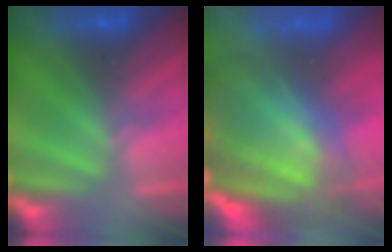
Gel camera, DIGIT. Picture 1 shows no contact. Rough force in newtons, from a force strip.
{"total": 11.0}